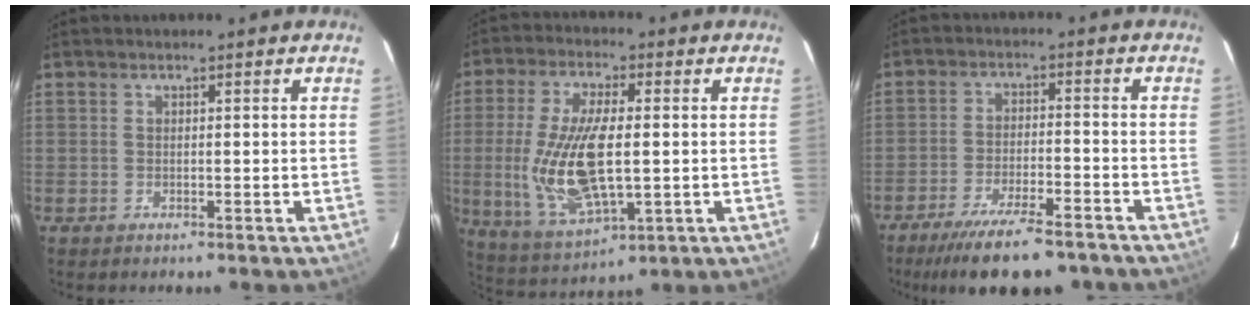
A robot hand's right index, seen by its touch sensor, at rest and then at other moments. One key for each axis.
{"total": 16.3, "fx": -0.6, "fy": 6.6, "fz": 14.9, "tx": -0.302, "ty": -0.014, "tz": -0.002}
{"total": 15.2, "fx": -12.3, "fy": 3.7, "fz": 8.1, "tx": -0.164, "ty": -0.025, "tz": -0.188}